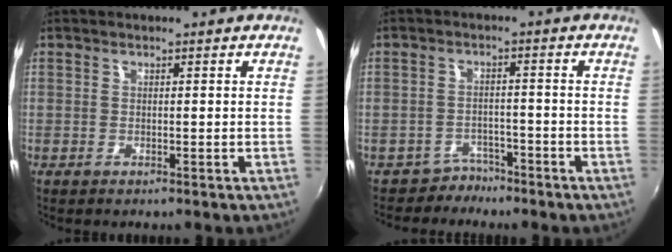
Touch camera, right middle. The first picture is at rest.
{"total": 3.5, "force": [-3.0, 1.9, -0.4], "torque": [0.002, 0.013, -0.048]}